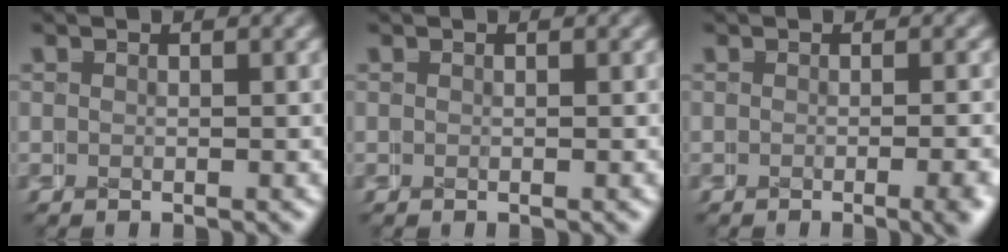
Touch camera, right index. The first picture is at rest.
{"total": 0.0}
{"total": 1.9, "force": [-1.1, -0.2, 1.6], "torque": [-0.013, 0.004, -0.018]}